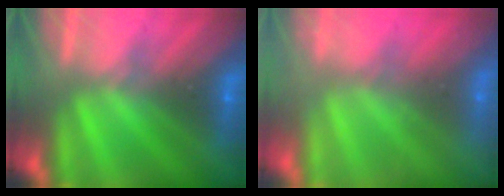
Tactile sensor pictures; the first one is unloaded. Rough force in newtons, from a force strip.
{"total": 2.3}